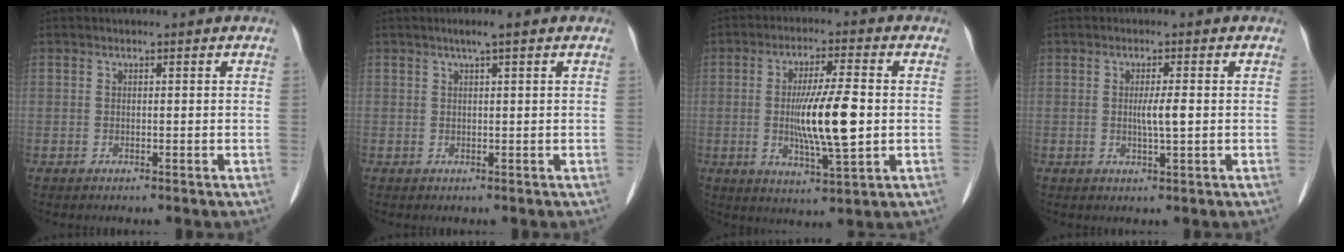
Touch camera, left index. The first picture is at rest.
{"total": 1.7, "force": [1.1, -0.2, 1.2], "torque": [-0.028, 0.008, 0.022]}
{"total": 10.4, "force": [-0.5, 1.2, 10.4], "torque": [-0.193, -0.011, -0.012]}
{"total": 2.8, "force": [0.0, 0.0, 2.8], "torque": [-0.055, -0.003, 0.001]}